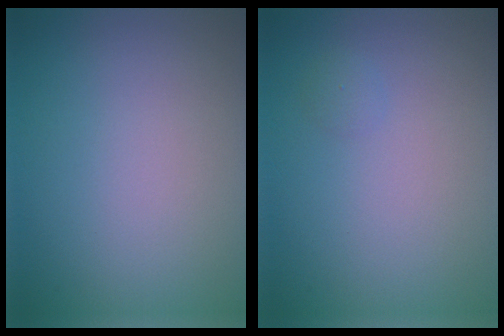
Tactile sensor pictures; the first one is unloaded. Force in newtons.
{"total": 0.7, "press": 0.7, "slide": 0.1}